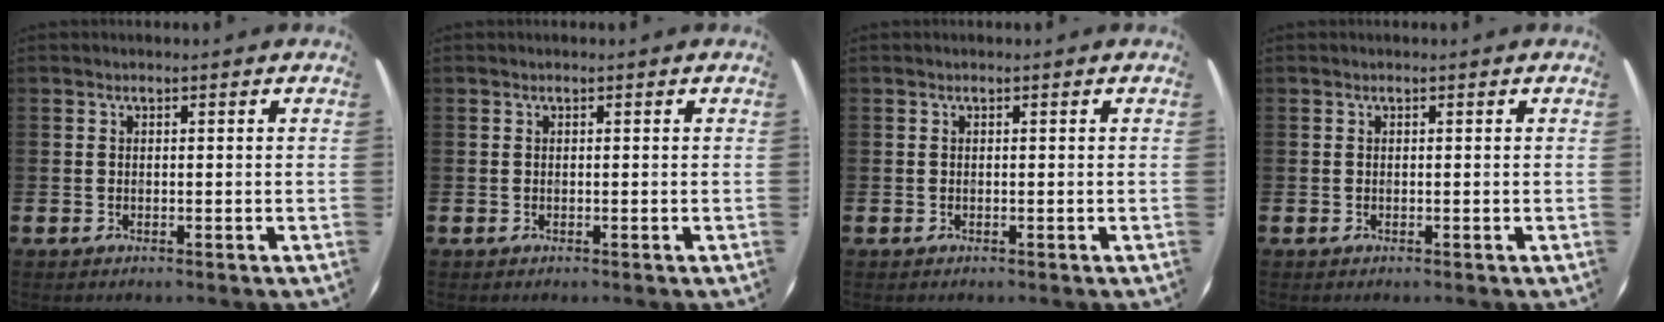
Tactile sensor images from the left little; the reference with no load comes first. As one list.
[{"total": 0.0}, {"total": 0.0}, {"total": 0.0}]